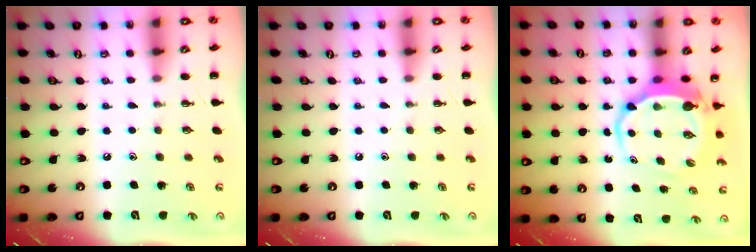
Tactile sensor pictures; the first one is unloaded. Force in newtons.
{"total": 0.0}
{"total": 6.9, "press": 6.7, "slide": 1.8}